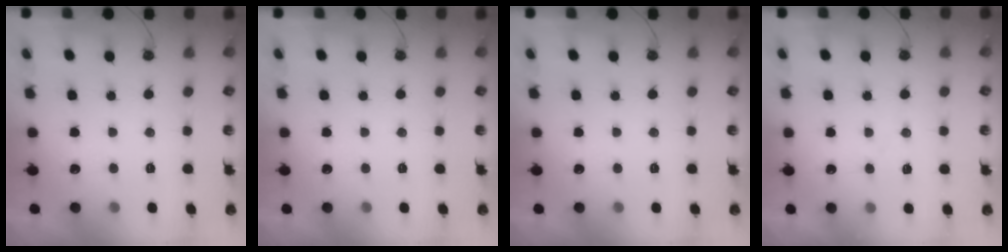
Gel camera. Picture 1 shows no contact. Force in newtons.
{"total": 0.0}
{"total": 0.0}
{"total": 5.4, "press": 5.3, "slide": 0.8}